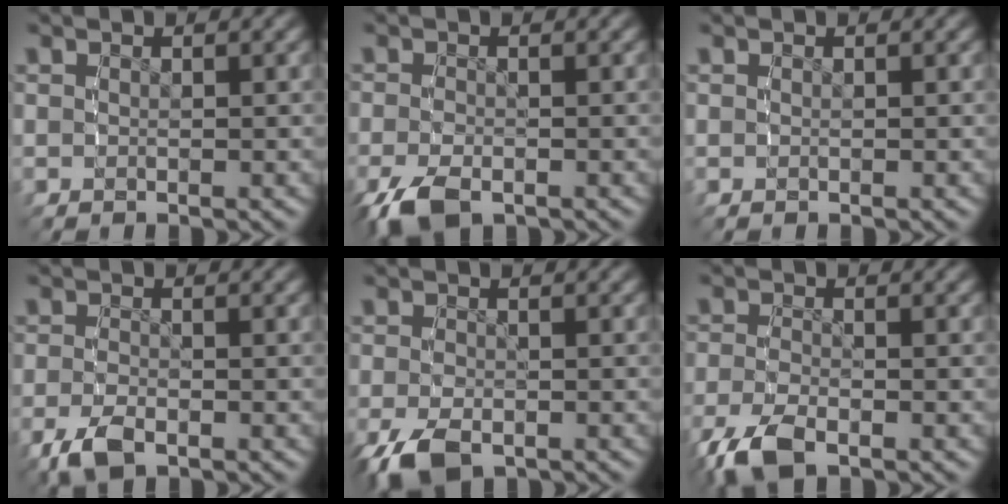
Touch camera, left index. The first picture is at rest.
{"total": 2.9, "force": [-1.9, 1.4, 1.7], "torque": [-0.052, -0.015, -0.027]}
{"total": 0.0}
{"total": 2.2, "force": [-1.3, 0.9, 1.5], "torque": [-0.041, -0.008, -0.023]}
{"total": 3.2, "force": [-2.0, 1.7, 1.9], "torque": [-0.056, -0.017, -0.027]}
{"total": 3.2, "force": [-2.1, 1.2, 2.1], "torque": [-0.054, -0.011, -0.032]}